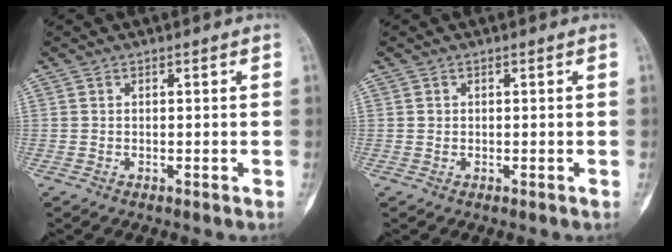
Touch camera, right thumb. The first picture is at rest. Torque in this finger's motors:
{"motor_torque": [0.30, 0.54, 0.15, -0.27, 0.09]}